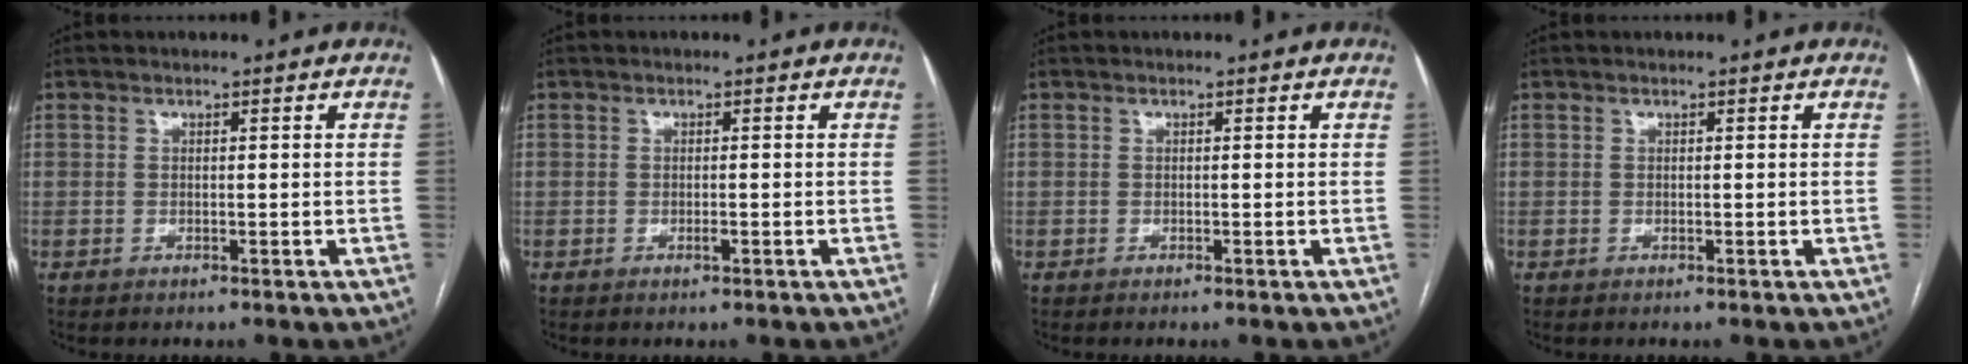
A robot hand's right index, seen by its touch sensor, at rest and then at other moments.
{"total": 0.8, "force": [-0.3, 0.3, 0.8], "torque": [-0.014, -0.001, -0.003]}
{"total": 0.0}
{"total": 0.0}